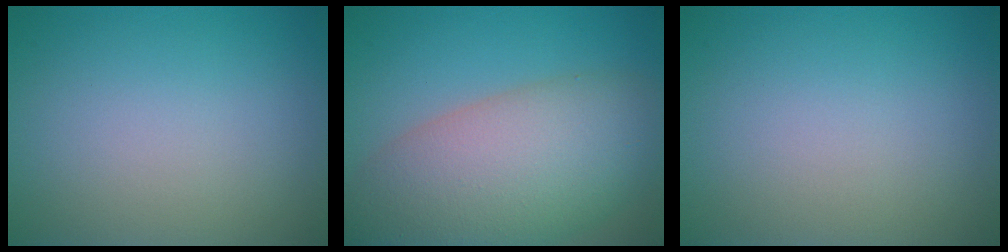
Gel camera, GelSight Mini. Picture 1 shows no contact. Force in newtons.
{"total": 11.2, "press": 11.2, "slide": 0.7}
{"total": 0.0}